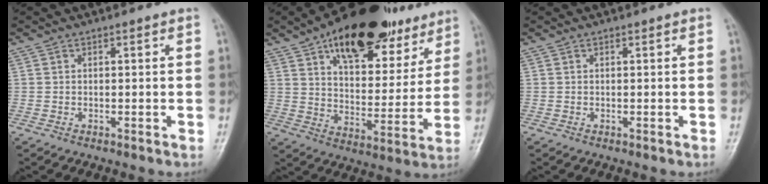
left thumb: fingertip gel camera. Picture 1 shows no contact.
{"total": 25.8, "force": [15.8, 12.5, 16.1], "torque": [-0.195, -0.033, 0.241]}
{"total": 0.0}